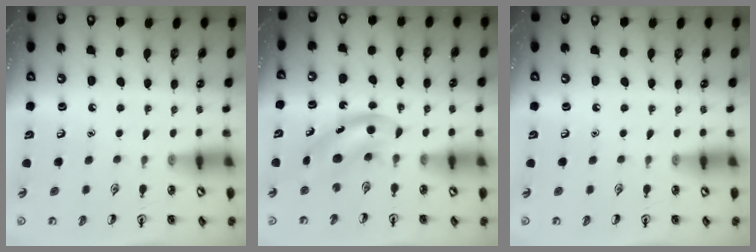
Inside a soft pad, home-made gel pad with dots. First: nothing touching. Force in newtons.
{"total": 4.9, "press": 4.8, "slide": 0.9}
{"total": 0.0}